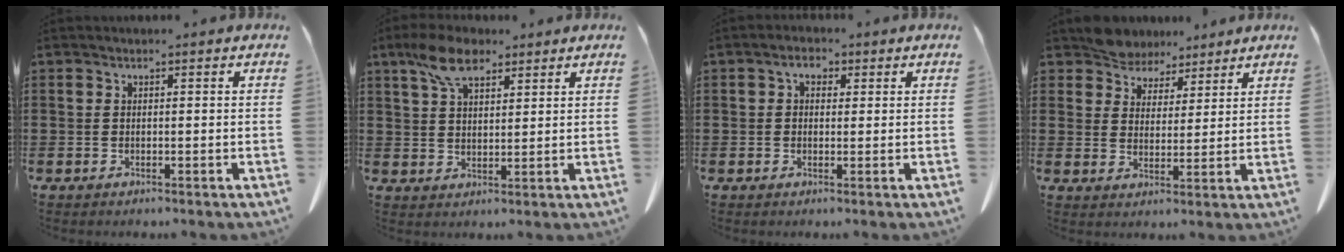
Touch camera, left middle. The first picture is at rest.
{"total": 7.1, "force": [4.6, 3.3, 4.2], "torque": [-0.098, 0.006, 0.087]}
{"total": 2.3, "force": [1.0, 1.4, 1.4], "torque": [-0.033, 0.007, 0.017]}
{"total": 5.4, "force": [5.1, 2.0, 0.0], "torque": [-0.025, -0.017, 0.097]}